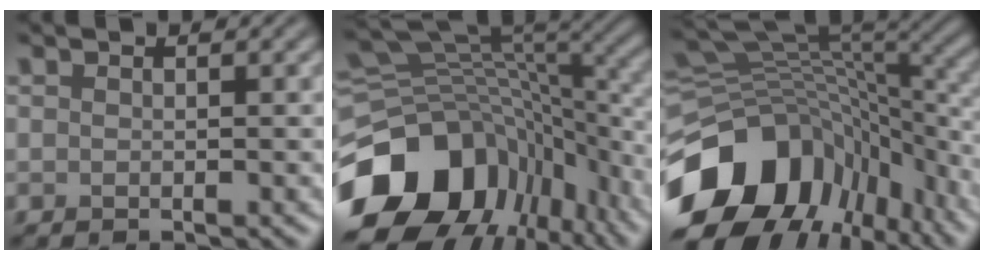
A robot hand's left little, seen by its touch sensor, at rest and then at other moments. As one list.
[{"total": 15.4, "force": [-5.7, 11.3, 8.8], "torque": [-0.182, -0.013, -0.090]}, {"total": 14.2, "force": [-6.1, 9.8, 8.3], "torque": [-0.170, 0.005, -0.105]}]